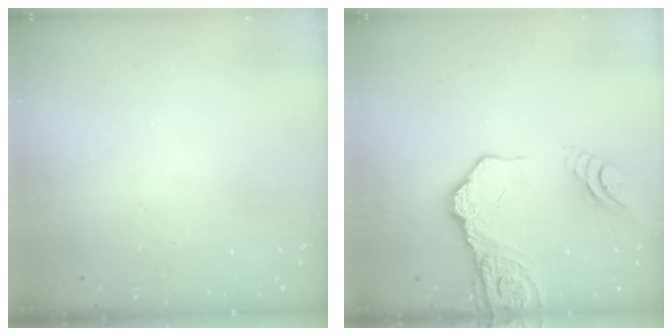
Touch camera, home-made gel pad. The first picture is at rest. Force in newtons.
{"total": 14.9, "press": 14.8, "slide": 1.3}